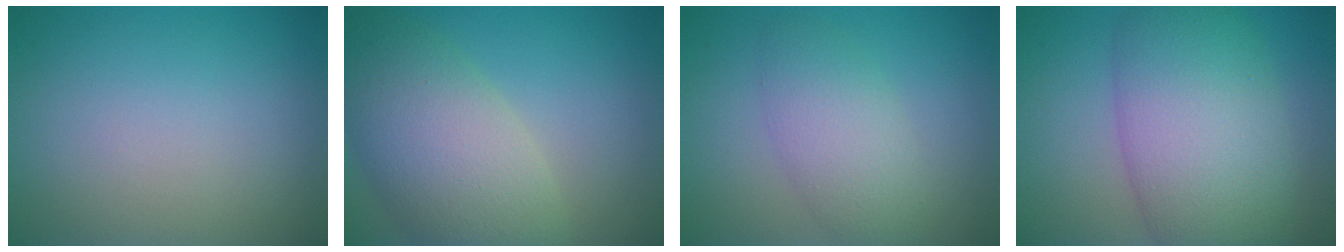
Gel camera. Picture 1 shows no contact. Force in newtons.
{"total": 8.4, "press": 8.4, "slide": 0.6}
{"total": 3.9, "press": 3.9, "slide": 0.2}
{"total": 10.2, "press": 10.2, "slide": 0.3}